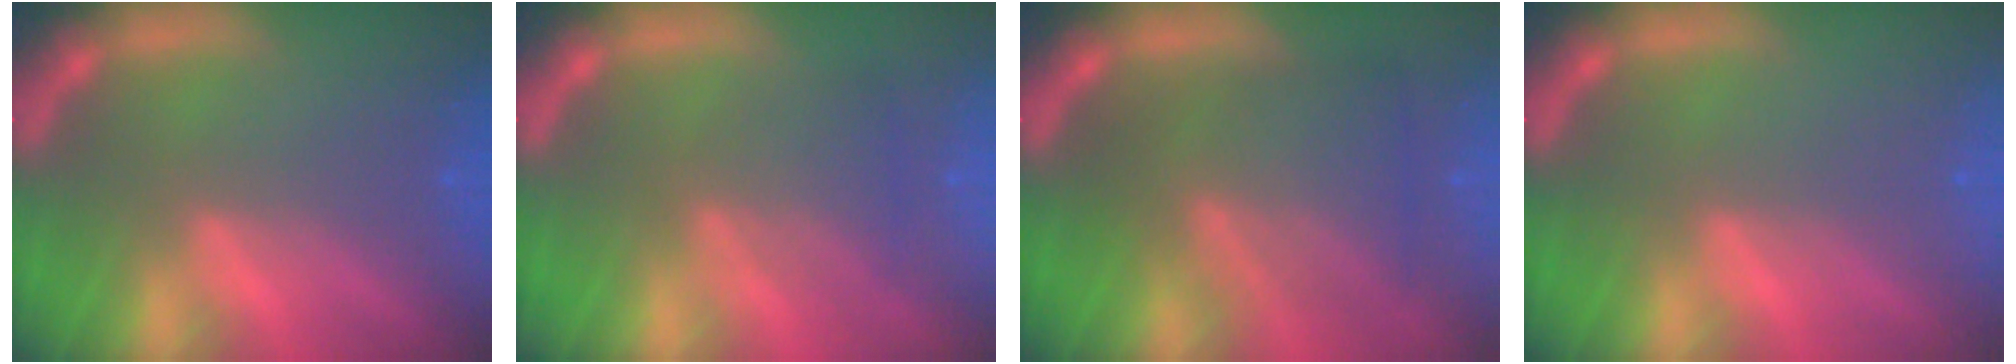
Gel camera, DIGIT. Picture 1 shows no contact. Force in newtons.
{"total": 3.5}
{"total": 7.6}
{"total": 0.0}